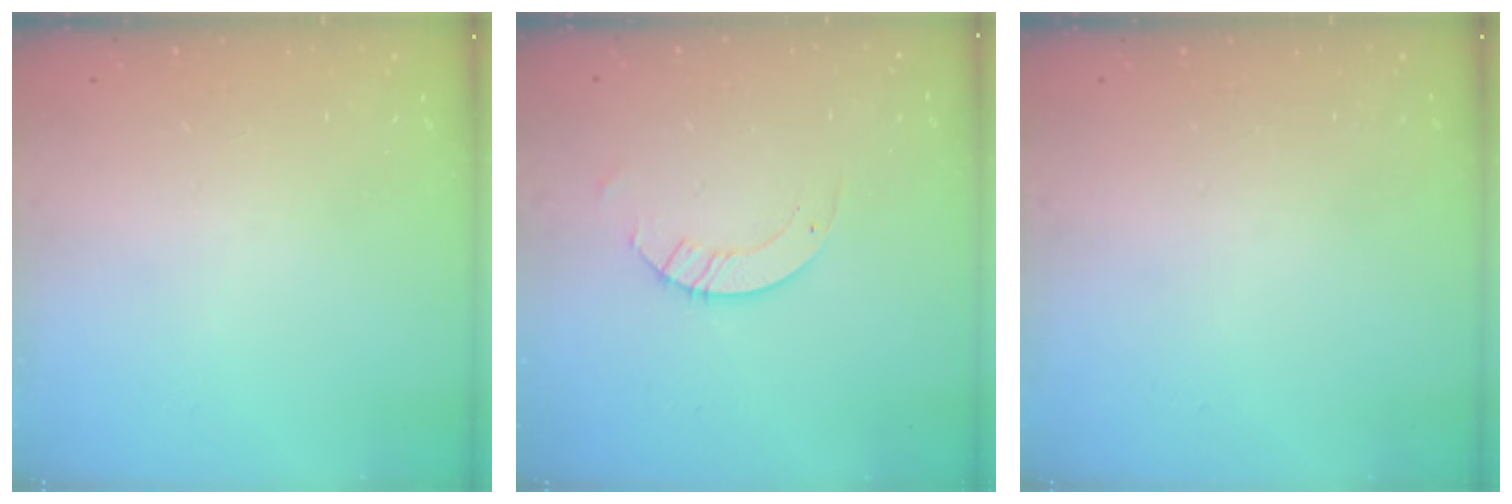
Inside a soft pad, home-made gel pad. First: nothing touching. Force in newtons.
{"total": 3.2, "press": 3.2, "slide": 0.3}
{"total": 0.0}